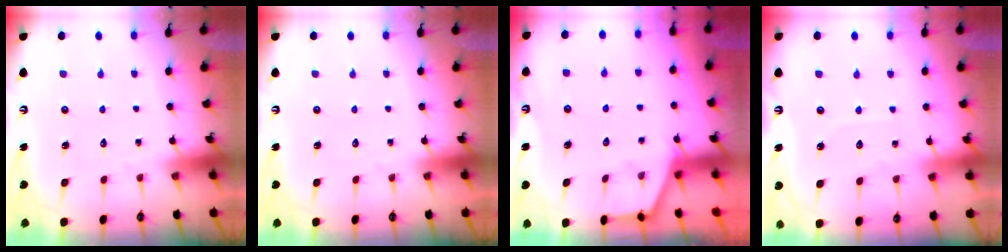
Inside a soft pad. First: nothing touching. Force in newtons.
{"total": 0.0}
{"total": 2.1, "press": 2.1, "slide": 0.3}
{"total": 3.9, "press": 3.9, "slide": 0.4}